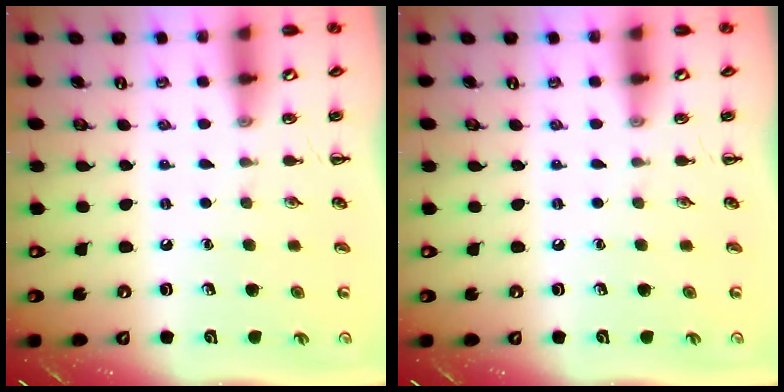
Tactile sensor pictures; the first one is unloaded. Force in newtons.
{"total": 0.0}